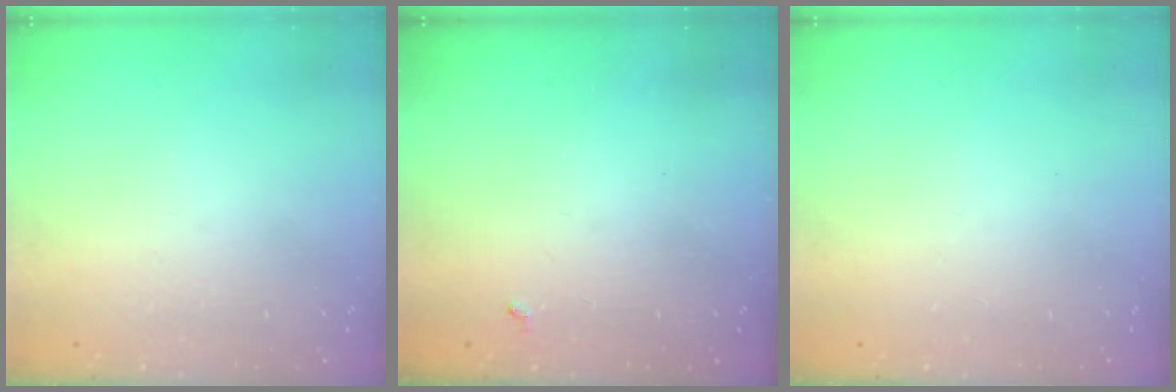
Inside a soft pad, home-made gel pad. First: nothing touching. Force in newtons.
{"total": 2.9, "press": 2.9, "slide": 0.4}
{"total": 0.0}